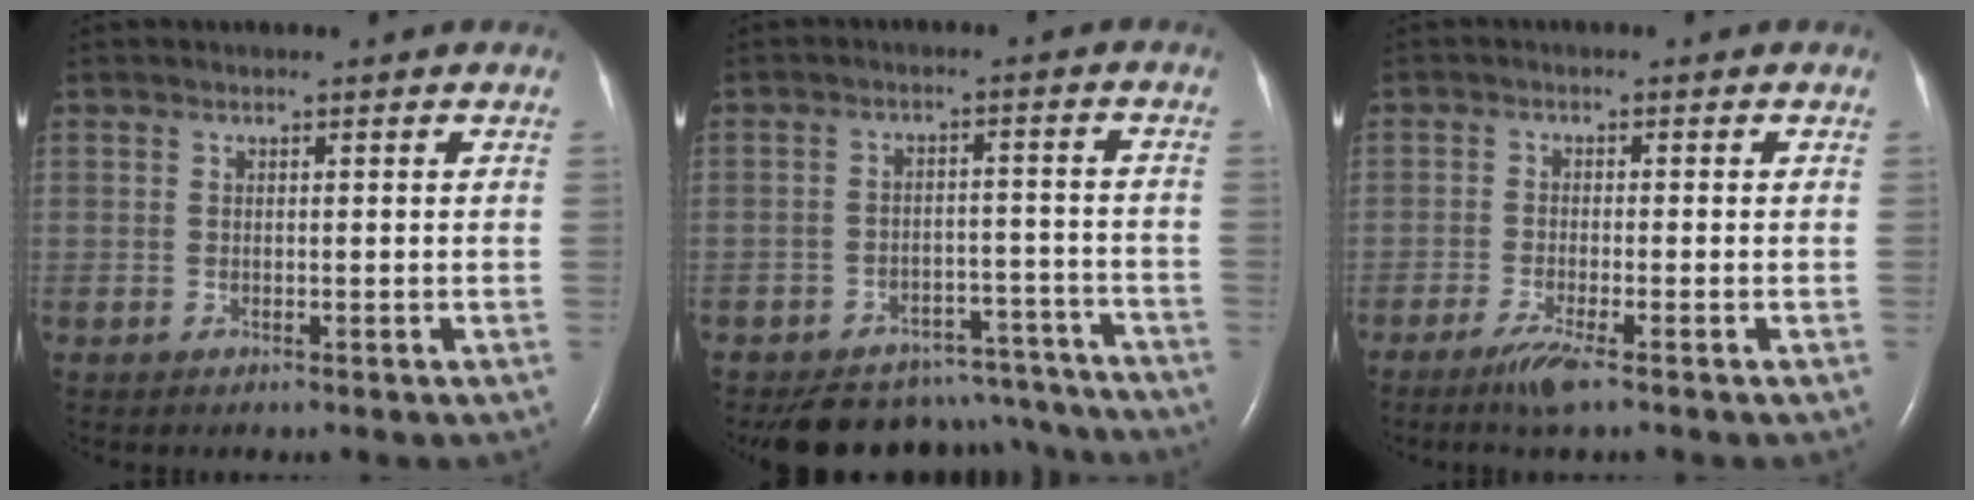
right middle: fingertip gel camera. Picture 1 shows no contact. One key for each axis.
{"total": 14.6, "fx": -13.4, "fy": 5.3, "fz": 2.0, "tx": -0.023, "ty": 0.031, "tz": -0.167}
{"total": 3.6, "fx": -2.5, "fy": 0.0, "fz": 2.6, "tx": -0.061, "ty": -0.010, "tz": -0.050}